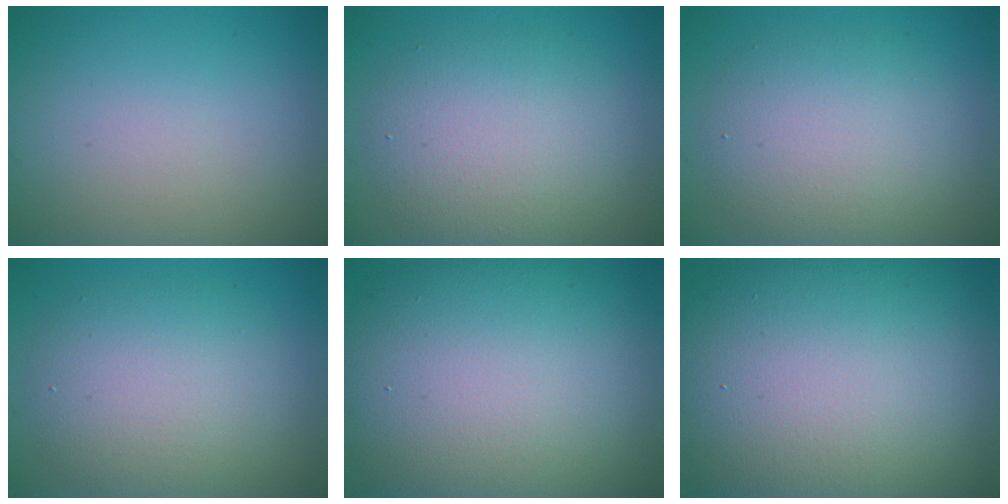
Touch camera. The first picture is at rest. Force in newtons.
{"total": 6.1, "press": 6.1, "slide": 0.2}
{"total": 5.3, "press": 5.3, "slide": 0.4}
{"total": 6.3, "press": 6.3, "slide": 0.2}
{"total": 15.2, "press": 15.2, "slide": 0.5}
{"total": 16.4, "press": 16.4, "slide": 1.5}